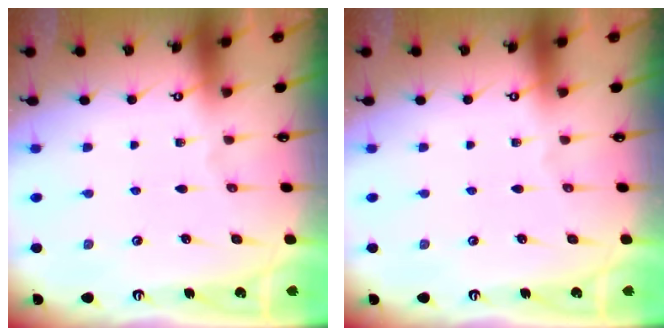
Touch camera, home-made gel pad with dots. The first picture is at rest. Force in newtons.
{"total": 0.0}